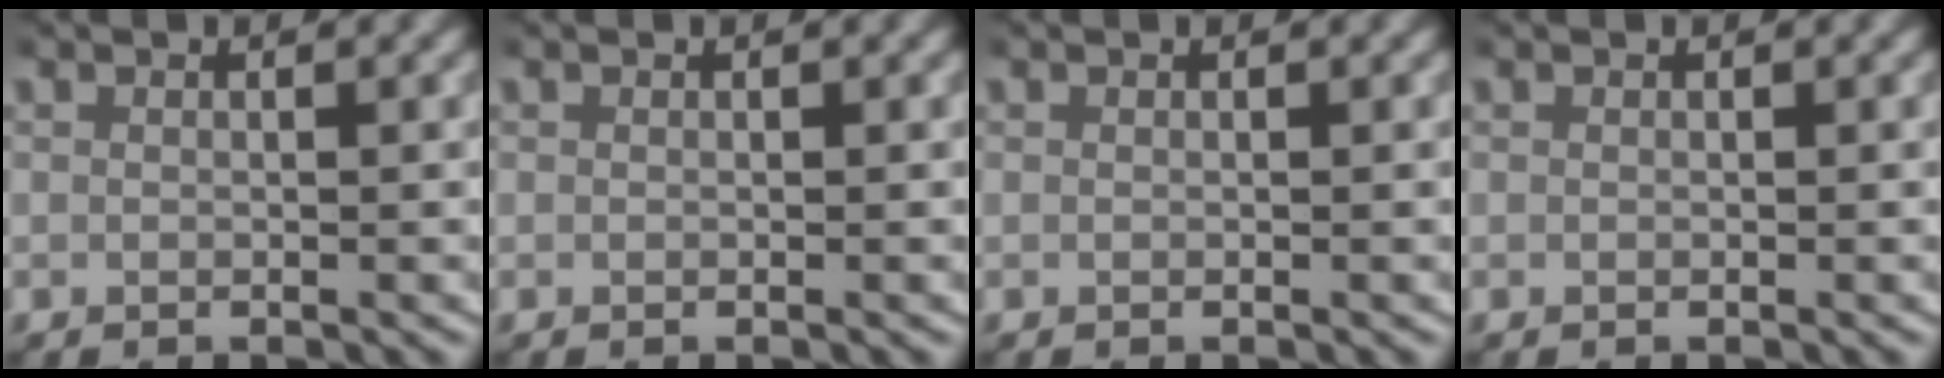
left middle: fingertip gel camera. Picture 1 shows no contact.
{"total": 0.0}
{"total": 0.0}
{"total": 0.0}